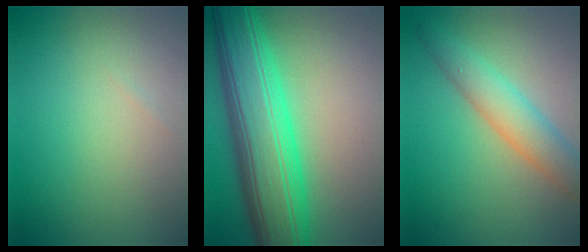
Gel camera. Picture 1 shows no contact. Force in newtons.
{"total": 11.5, "press": 11.5, "slide": 0.2}
{"total": 4.3, "press": 4.3, "slide": 0.1}